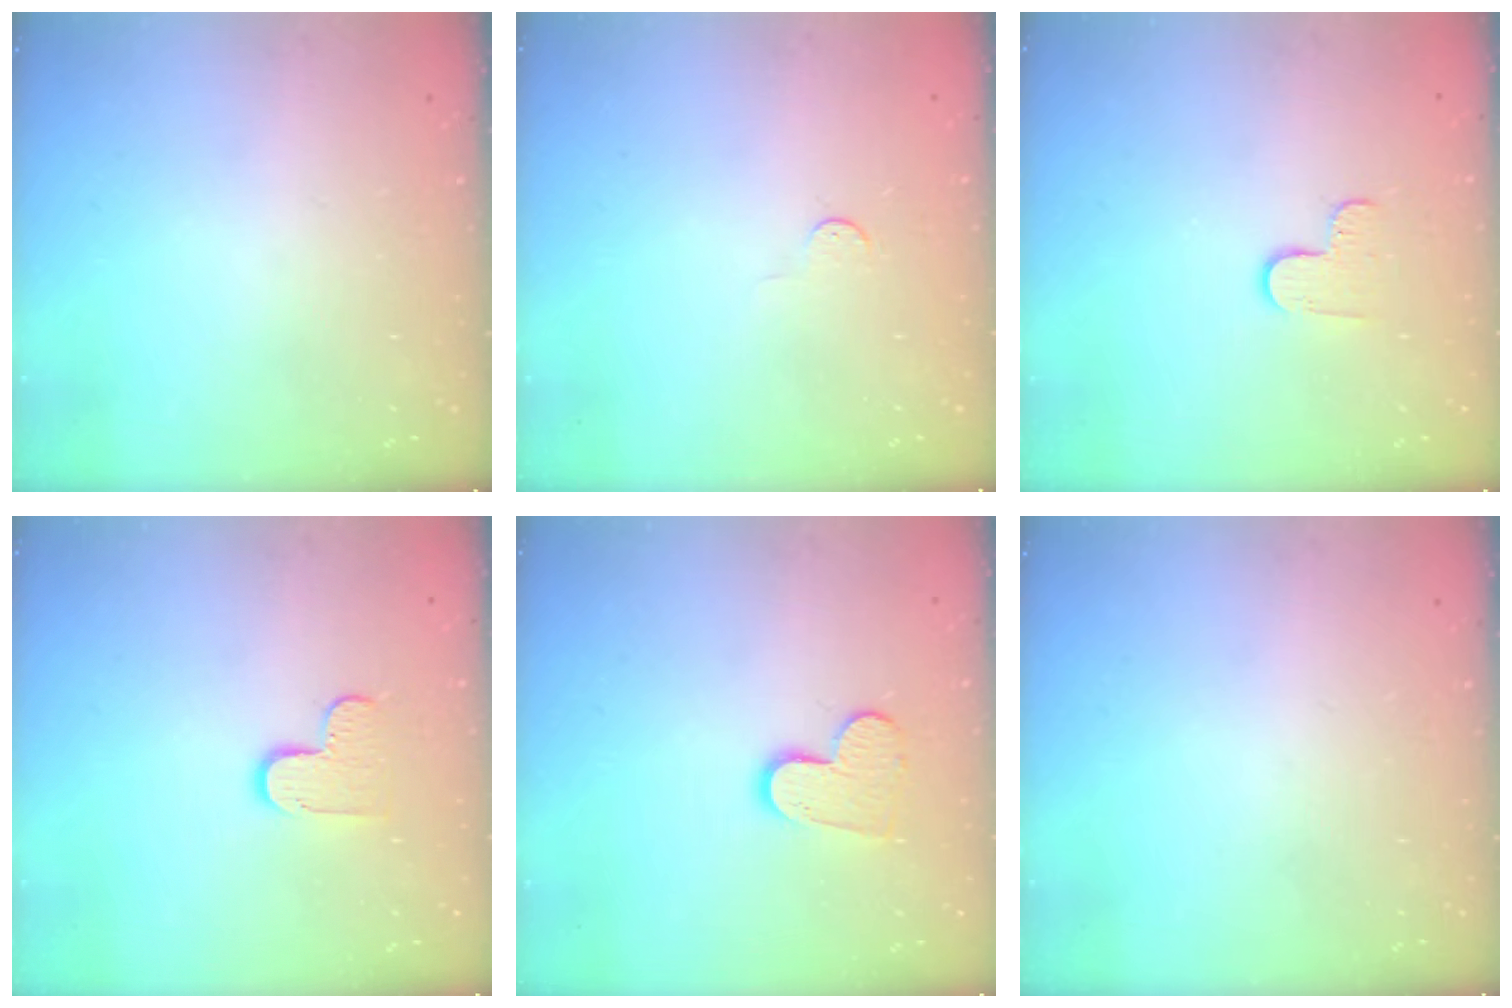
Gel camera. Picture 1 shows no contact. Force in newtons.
{"total": 2.8, "press": 2.8, "slide": 0.4}
{"total": 5.4, "press": 5.4, "slide": 0.5}
{"total": 6.3, "press": 6.3, "slide": 0.4}
{"total": 9.9, "press": 9.8, "slide": 0.7}
{"total": 0.0}